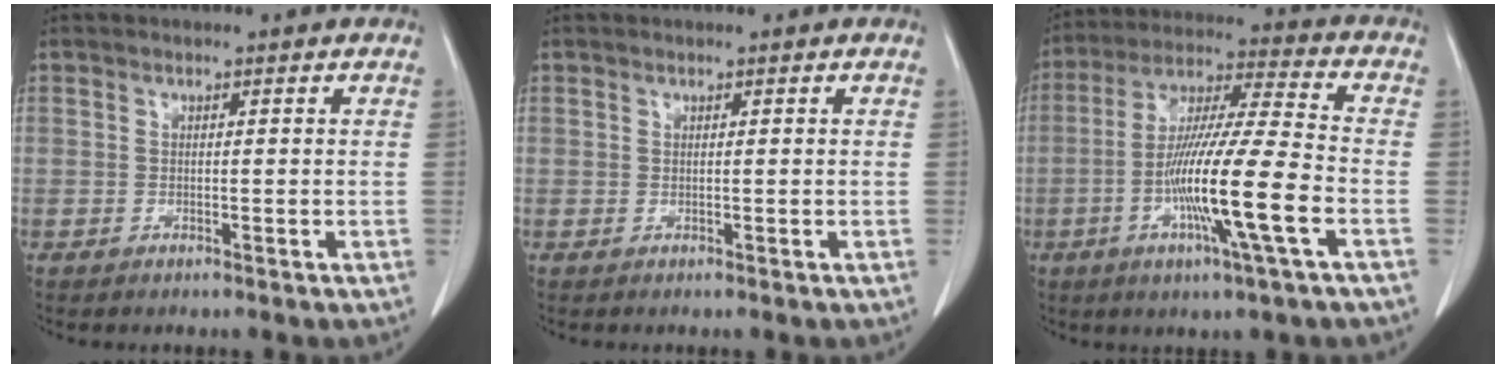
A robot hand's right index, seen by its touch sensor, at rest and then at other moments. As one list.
[{"total": 0.0}, {"total": 15.7, "force": [-4.9, -0.5, 14.9], "torque": [-0.284, -0.010, -0.094]}]